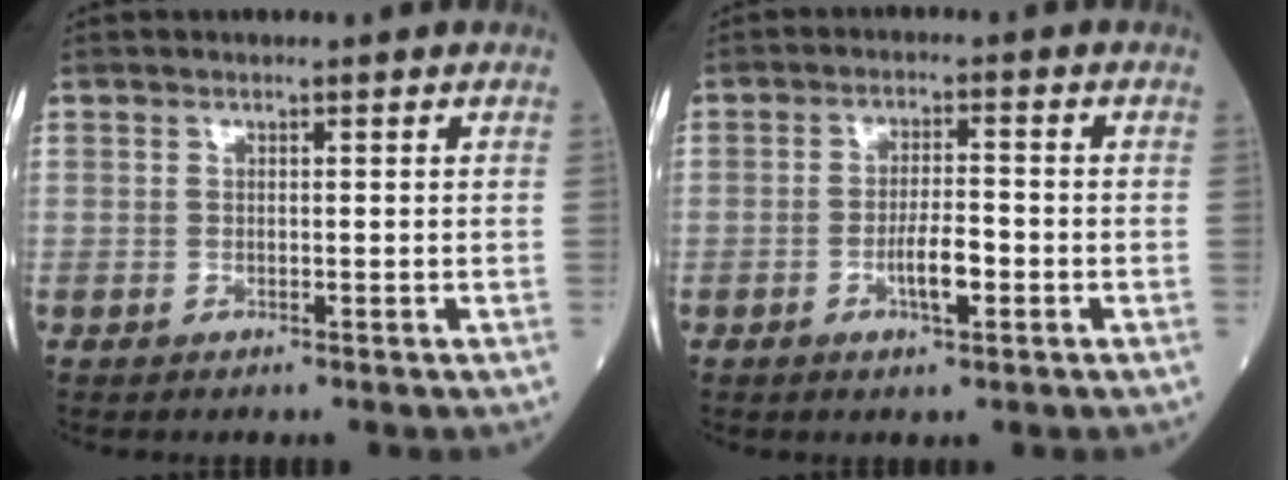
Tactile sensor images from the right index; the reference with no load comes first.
{"total": 4.5, "force": [-1.7, 0.9, 4.1], "torque": [-0.071, 0.000, -0.030]}